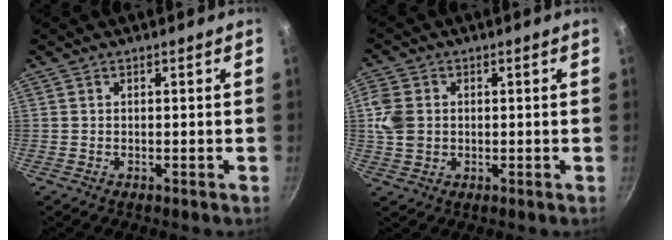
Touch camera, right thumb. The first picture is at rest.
{"total": 6.5, "force": [0.5, 5.3, 3.7], "torque": [-0.064, 0.000, 0.006]}